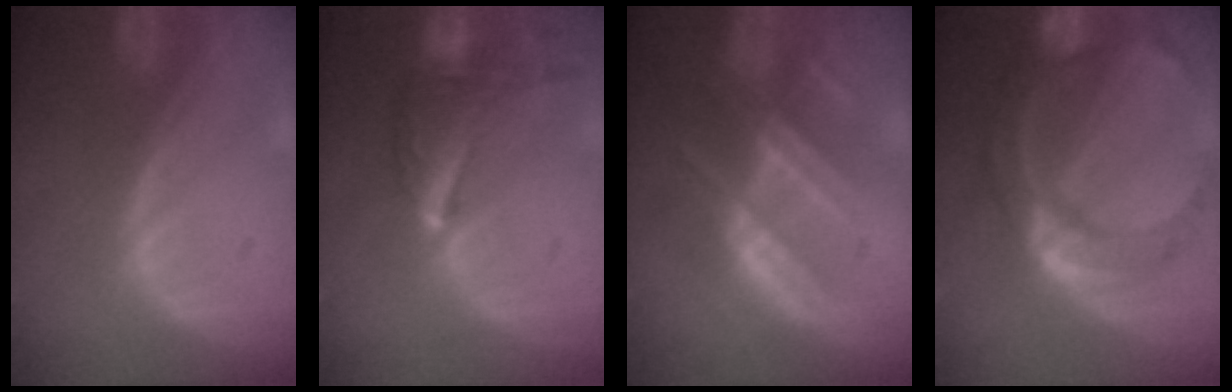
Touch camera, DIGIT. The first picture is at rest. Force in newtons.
{"total": 9.3, "press": 8.3, "slide": 4.2}
{"total": 7.7, "press": 7.2, "slide": 2.5}
{"total": 11.1, "press": 11.0, "slide": 1.1}